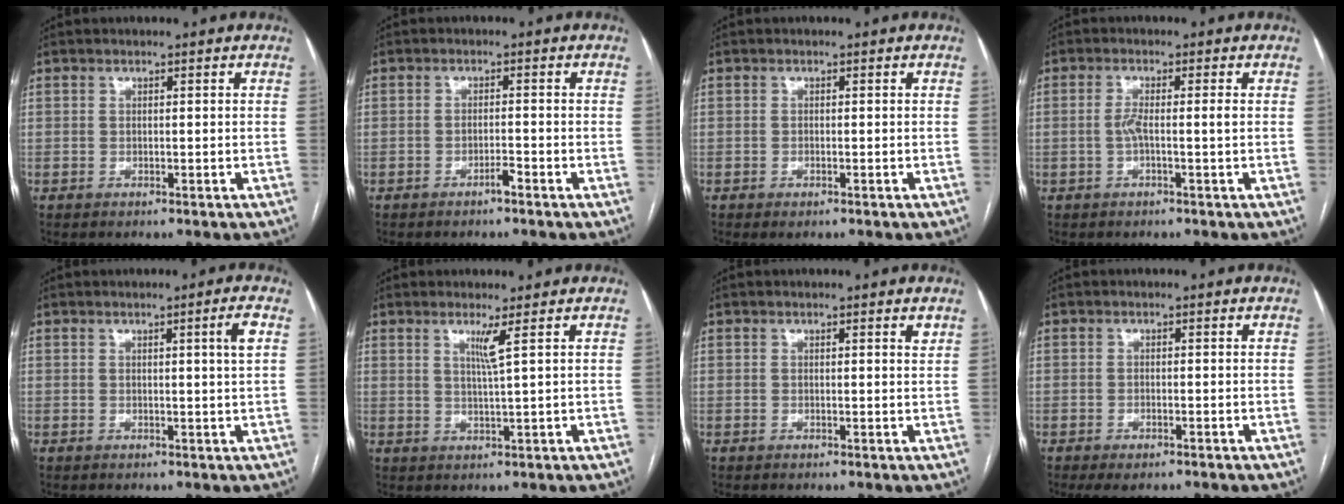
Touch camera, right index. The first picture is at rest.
{"total": 0.9, "force": [-0.7, 0.1, 0.6], "torque": [-0.013, 0.001, -0.012]}
{"total": 1.0, "force": [-0.6, 0.2, 0.8], "torque": [-0.013, -0.005, -0.003]}
{"total": 2.6, "force": [-0.4, -0.1, 2.6], "torque": [-0.050, 0.002, -0.006]}
{"total": 2.5, "force": [0.7, -0.7, 2.3], "torque": [-0.033, -0.005, 0.013]}
{"total": 2.7, "force": [1.3, -1.0, 2.2], "torque": [-0.043, -0.011, 0.027]}
{"total": 1.0, "force": [0.7, 0.1, 0.7], "torque": [-0.007, -0.002, 0.007]}
{"total": 2.9, "force": [-2.0, 1.1, 1.8], "torque": [-0.028, -0.009, -0.023]}